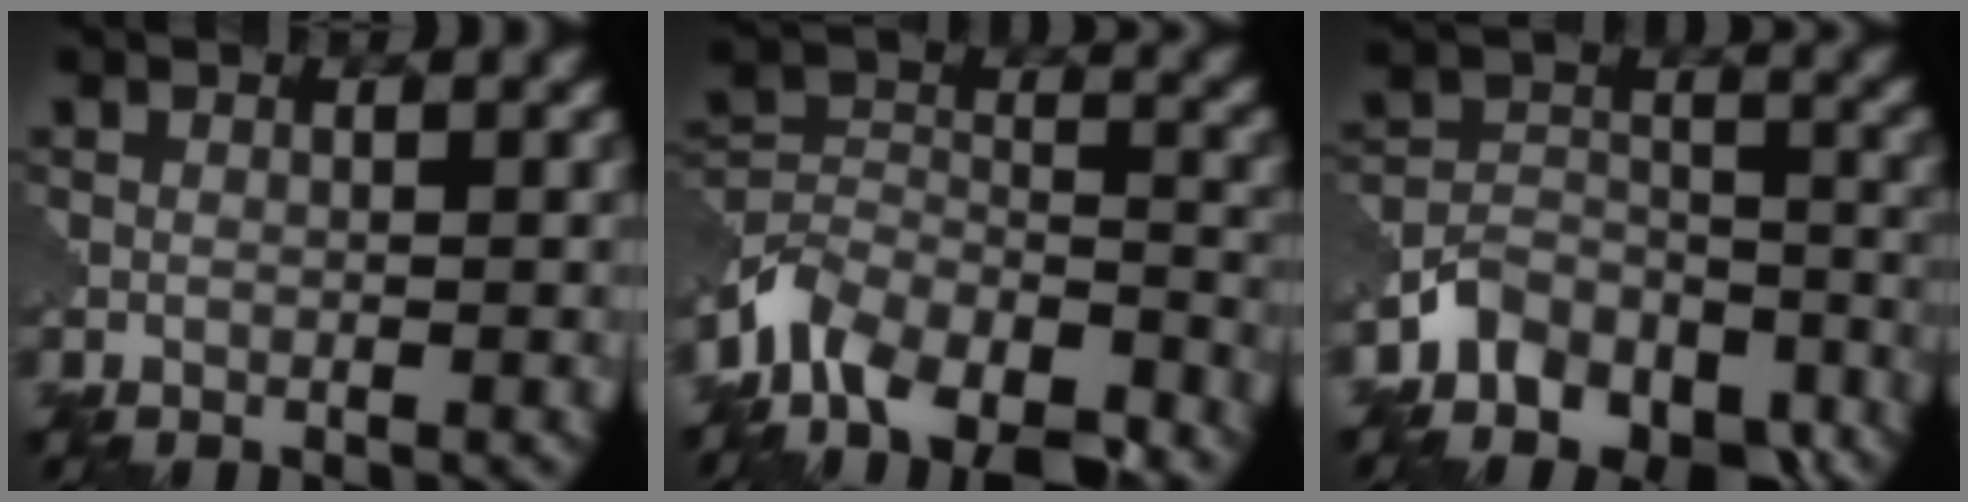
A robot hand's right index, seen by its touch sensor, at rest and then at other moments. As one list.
[{"total": 10.3, "force": [-7.8, 5.2, 4.2], "torque": [-0.084, 0.002, -0.137]}, {"total": 6.9, "force": [-5.2, 3.9, 2.4], "torque": [-0.033, -0.009, -0.101]}]